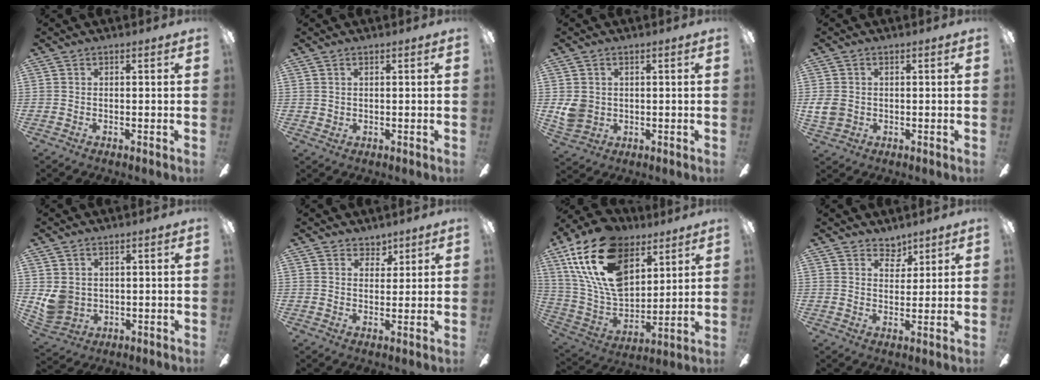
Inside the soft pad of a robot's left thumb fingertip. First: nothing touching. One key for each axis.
{"total": 1.2, "fx": 0.8, "fy": 0.8, "fz": 0.4, "tx": -0.001, "ty": 0.000, "tz": 0.012}
{"total": 5.0, "fx": 0.9, "fy": 4.4, "fz": 2.1, "tx": -0.043, "ty": 0.008, "tz": 0.021}
{"total": 4.7, "fx": 0.1, "fy": 3.8, "fz": 2.7, "tx": -0.068, "ty": 0.002, "tz": 0.001}
{"total": 5.5, "fx": 1.9, "fy": 4.8, "fz": 2.0, "tx": -0.053, "ty": -0.005, "tz": 0.039}
{"total": 4.2, "fx": 3.4, "fy": 2.5, "fz": 0.4, "tx": 0.003, "ty": -0.017, "tz": 0.058}
{"total": 23.5, "fx": 12.7, "fy": 13.5, "fz": 14.5, "tx": -0.311, "ty": -0.060, "tz": 0.227}
{"total": 4.7, "fx": 3.9, "fy": 2.5, "fz": 0.8, "tx": -0.005, "ty": -0.023, "tz": 0.069}